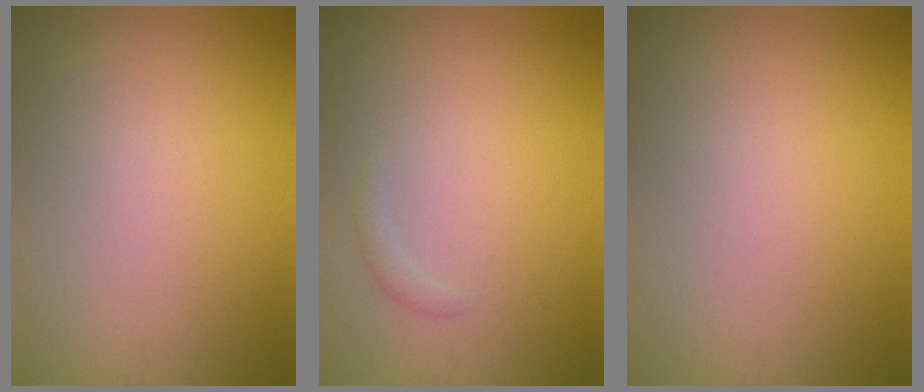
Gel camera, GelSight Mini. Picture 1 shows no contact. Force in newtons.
{"total": 0.8, "press": 0.8, "slide": 0.1}
{"total": 0.0}